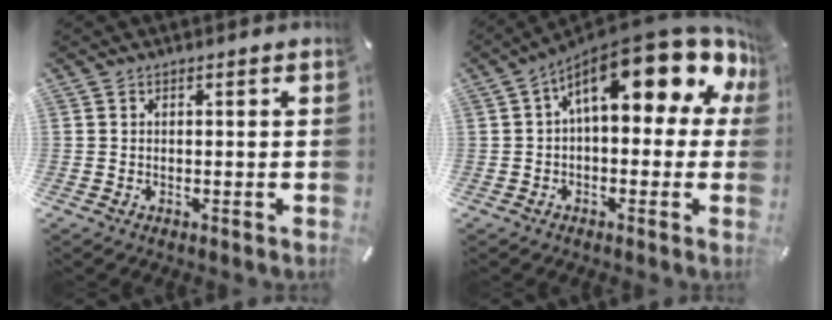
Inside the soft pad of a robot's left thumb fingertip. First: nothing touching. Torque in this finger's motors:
{"motor_torque": [1.08, 0.89, 2.28, -0.49, 0.28]}